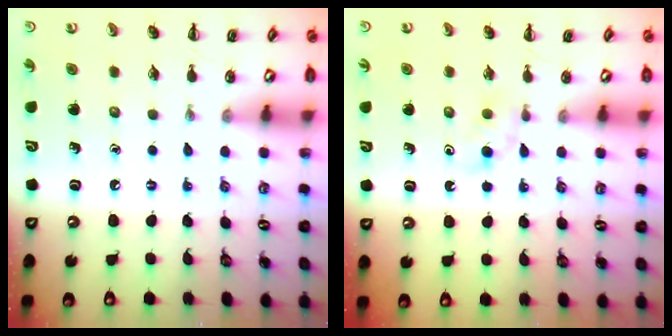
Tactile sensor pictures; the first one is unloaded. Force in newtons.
{"total": 3.0, "press": 2.7, "slide": 1.4}